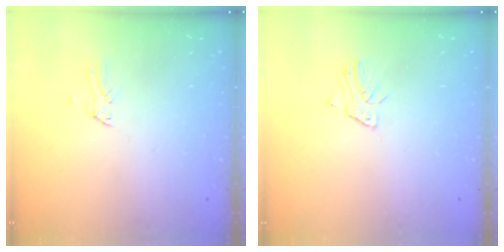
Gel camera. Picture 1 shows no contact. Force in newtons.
{"total": 2.1, "press": 2.1, "slide": 0.1}